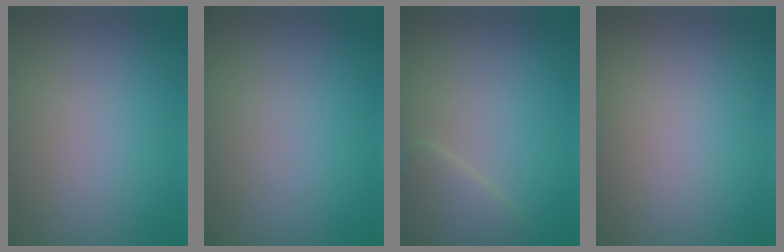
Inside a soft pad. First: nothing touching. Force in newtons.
{"total": 0.0}
{"total": 2.4, "press": 2.4, "slide": 0.2}
{"total": 0.0}